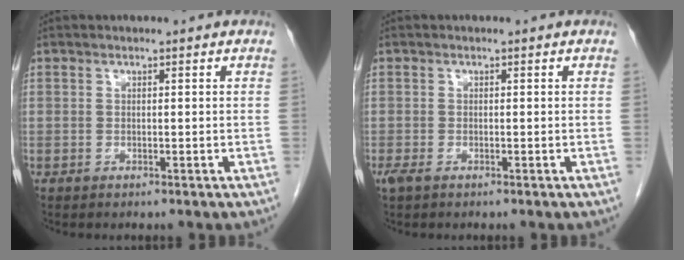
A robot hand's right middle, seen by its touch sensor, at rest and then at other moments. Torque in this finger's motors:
{"motor_torque": [-0.07, 0.10, 0.01, 0.01]}